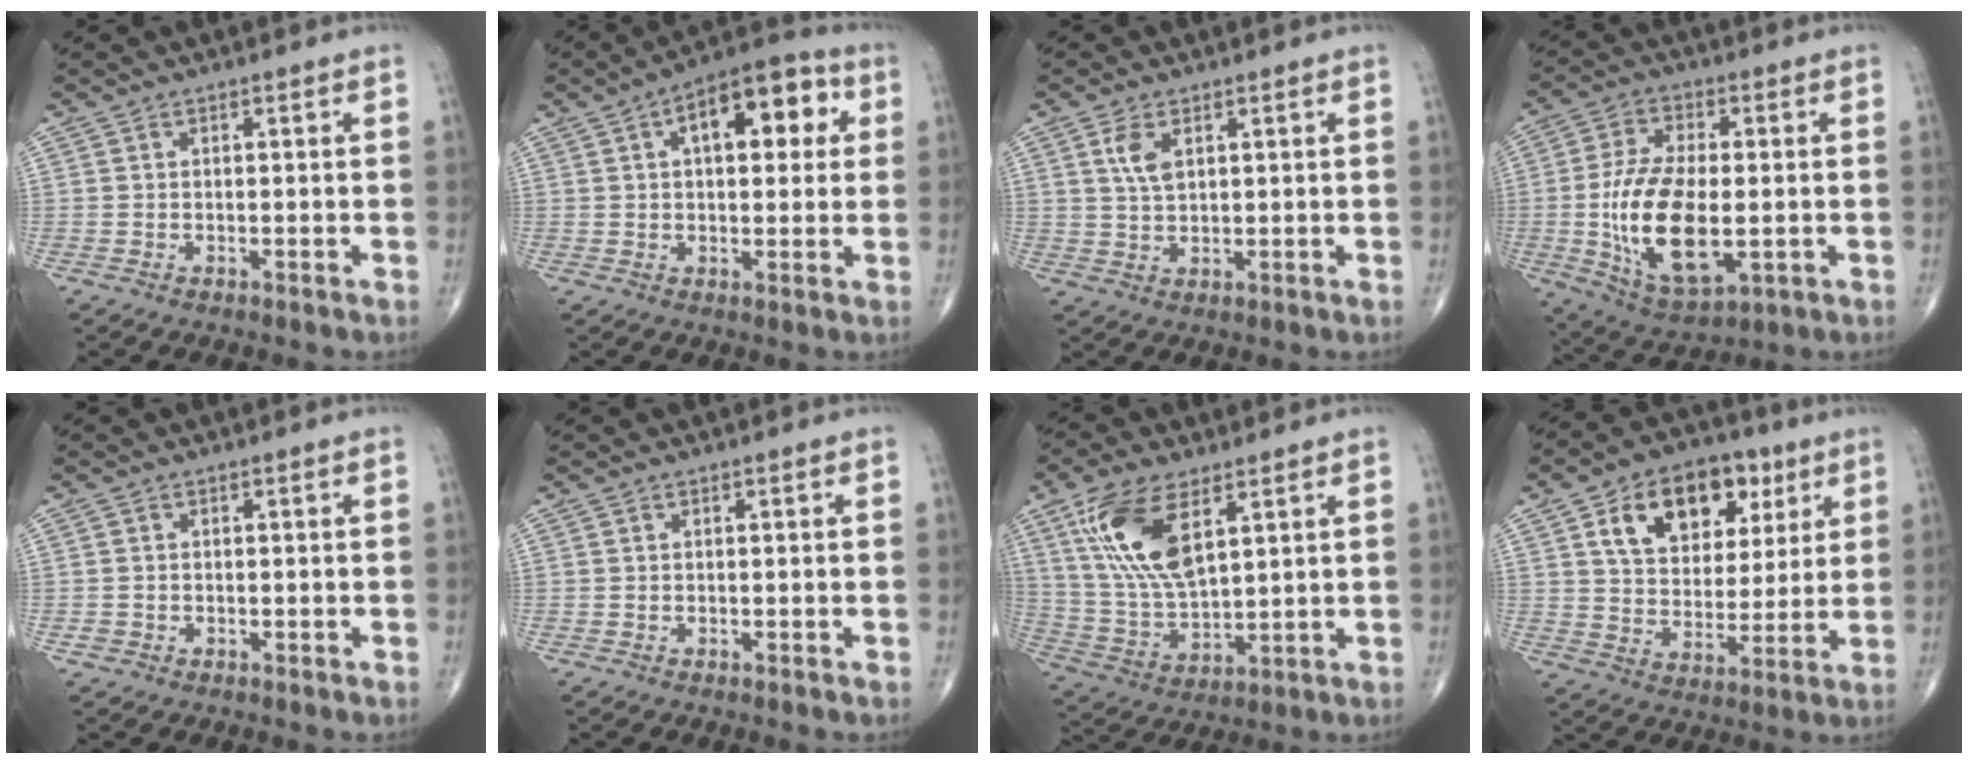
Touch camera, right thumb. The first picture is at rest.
{"total": 13.9, "force": [4.1, 6.9, 11.3], "torque": [-0.128, 0.023, 0.053]}
{"total": 4.4, "force": [1.8, 2.2, 3.3], "torque": [-0.065, -0.006, 0.039]}
{"total": 17.6, "force": [-2.2, 8.6, 15.2], "torque": [-0.283, -0.009, -0.028]}
{"total": 1.1, "force": [-0.3, 1.0, 0.4], "torque": [-0.006, 0.002, -0.005]}
{"total": 0.0}
{"total": 15.1, "force": [6.6, 6.8, 11.8], "torque": [-0.233, -0.022, 0.138]}
{"total": 17.4, "force": [7.4, 11.5, 10.7], "torque": [-0.133, -0.012, 0.124]}